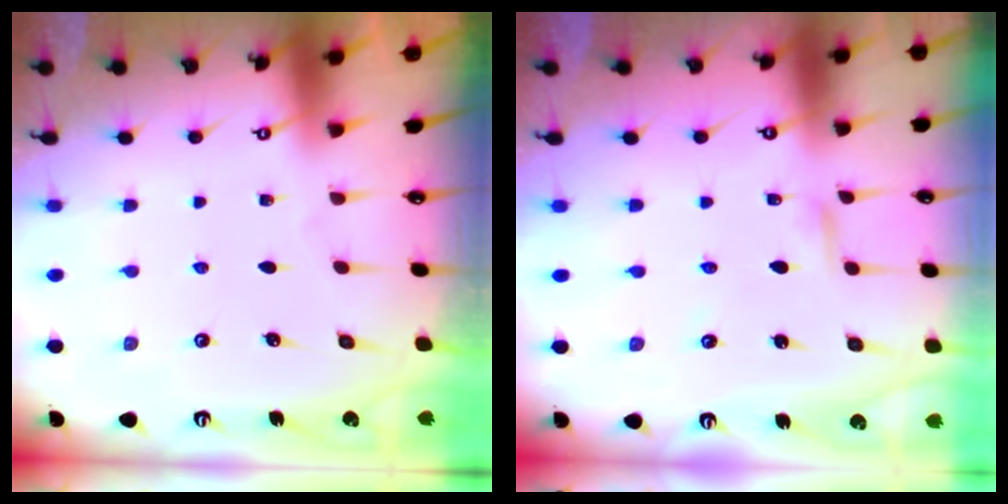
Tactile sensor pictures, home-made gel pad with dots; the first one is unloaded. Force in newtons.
{"total": 2.1, "press": 2.1, "slide": 0.1}